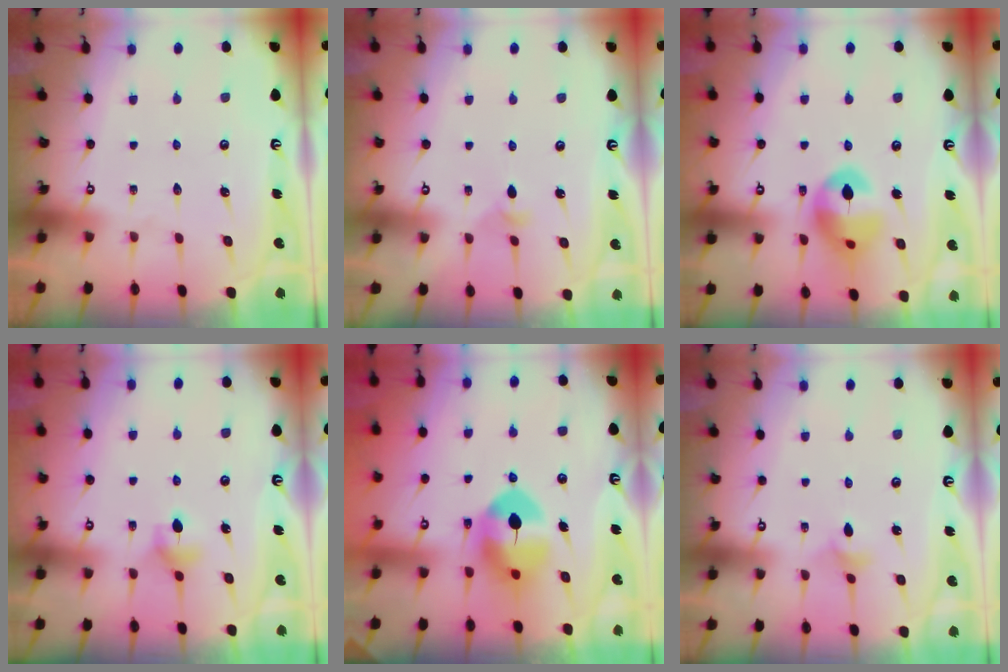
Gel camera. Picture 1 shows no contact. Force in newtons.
{"total": 3.1, "press": 3.1, "slide": 0.5}
{"total": 14.4, "press": 14.3, "slide": 1.7}
{"total": 5.3, "press": 5.2, "slide": 0.8}
{"total": 8.8, "press": 8.7, "slide": 1.2}
{"total": 3.1, "press": 3.0, "slide": 0.6}